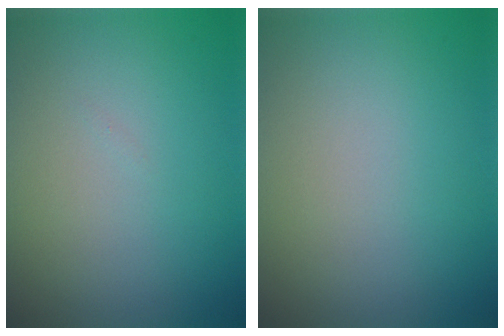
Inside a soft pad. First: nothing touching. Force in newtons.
{"total": 0.0}